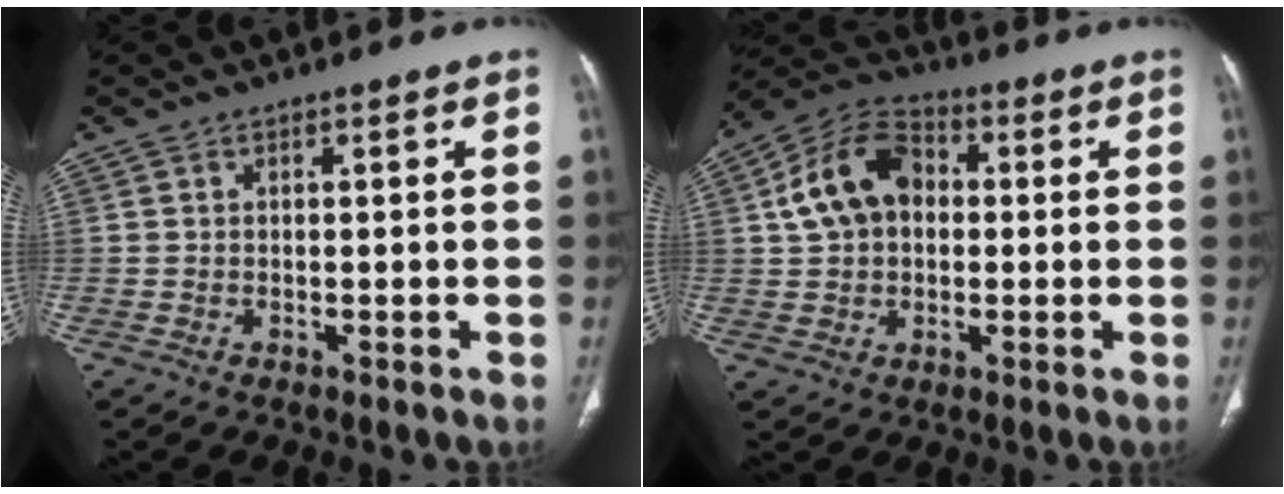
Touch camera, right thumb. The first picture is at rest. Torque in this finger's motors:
{"motor_torque": [-0.44, 0.54, 0.16, -0.15, 0.16]}